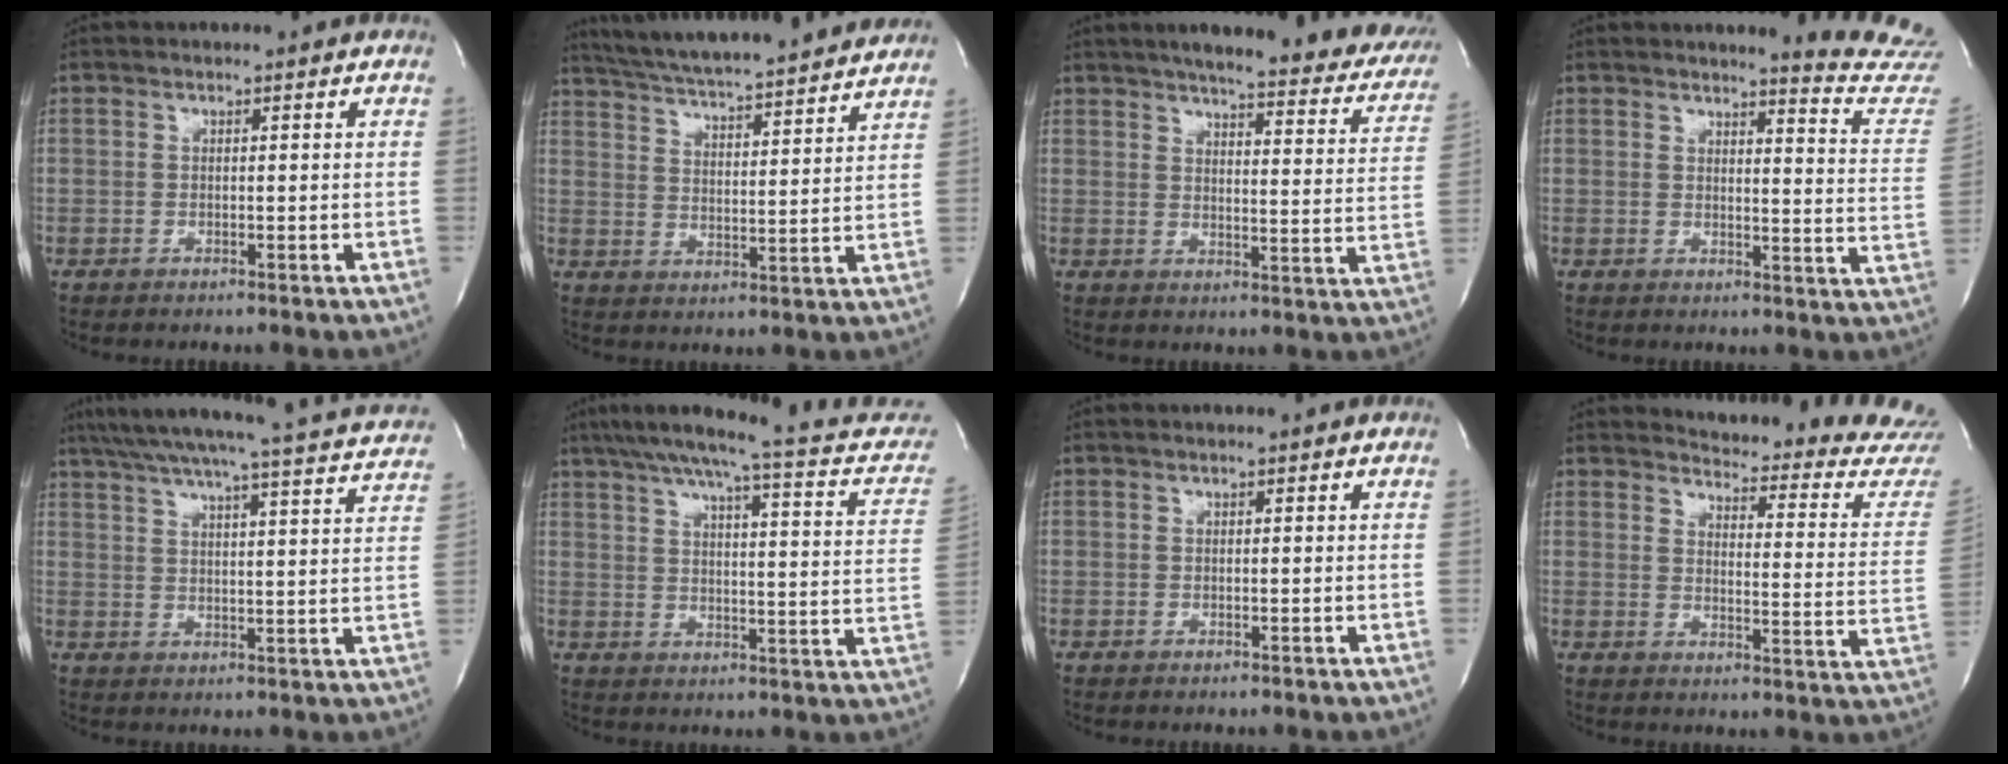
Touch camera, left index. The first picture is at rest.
{"total": 20.2, "force": [18.3, 1.5, 8.4], "torque": [-0.142, 0.007, 0.260]}
{"total": 25.1, "force": [21.0, 4.9, 12.8], "torque": [-0.171, -0.042, 0.233]}
{"total": 11.2, "force": [11.1, -1.3, 0.7], "torque": [0.003, -0.139, 0.094]}
{"total": 27.9, "force": [25.7, 0.7, 10.7], "torque": [-0.177, -0.044, 0.314]}
{"total": 20.7, "force": [17.7, 2.3, 10.5], "torque": [-0.150, -0.017, 0.210]}
{"total": 0.7, "force": [0.6, -0.1, 0.3], "torque": [-0.009, 0.002, 0.005]}
{"total": 19.9, "force": [19.7, 0.9, 3.0], "torque": [-0.033, -0.155, 0.201]}